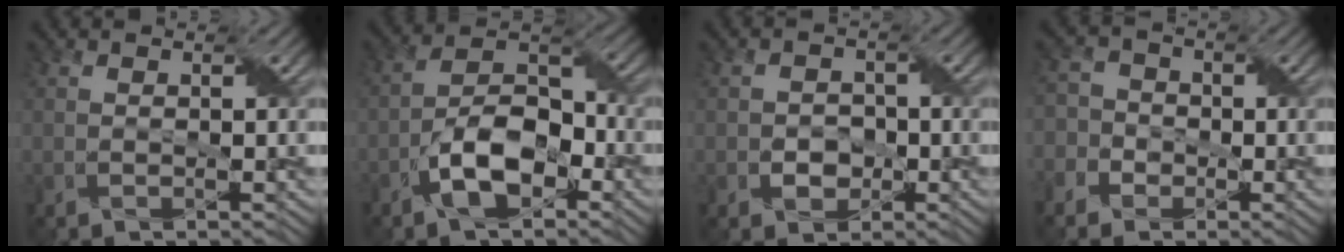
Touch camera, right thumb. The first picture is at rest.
{"total": 8.9, "force": [-4.4, 4.5, 6.3], "torque": [-0.114, 0.010, -0.087]}
{"total": 2.1, "force": [-0.9, 1.8, 0.4], "torque": [-0.004, -0.007, -0.010]}
{"total": 3.5, "force": [-2.2, 2.8, 0.0], "torque": [-0.010, -0.003, -0.044]}